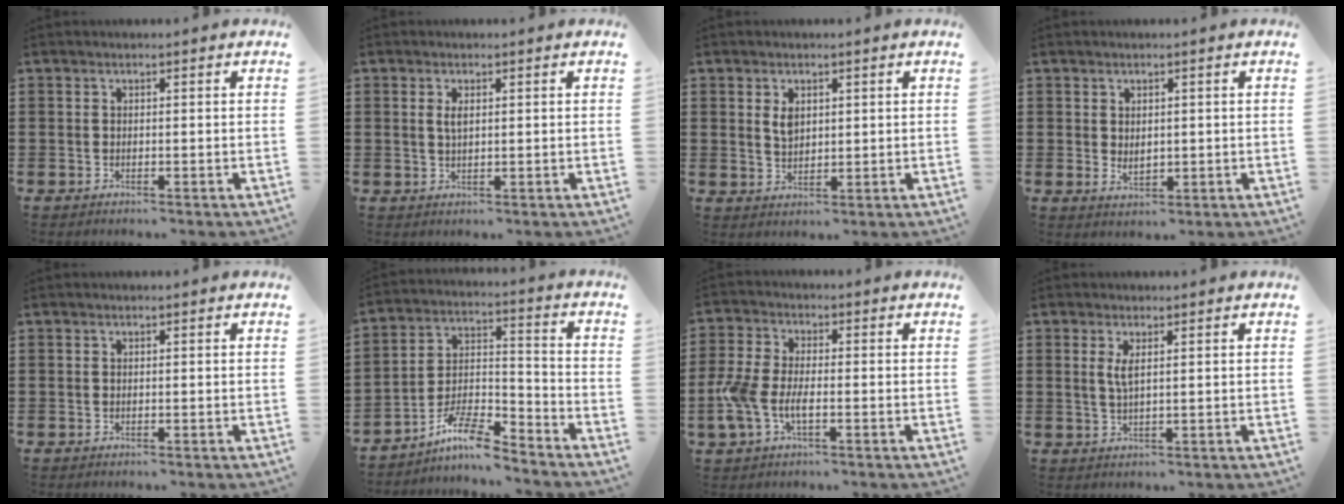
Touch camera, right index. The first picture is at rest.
{"total": 1.9, "force": [0.5, 0.7, 1.7], "torque": [-0.036, 0.004, 0.008]}
{"total": 2.8, "force": [1.1, 1.7, 1.9], "torque": [-0.043, 0.005, 0.020]}
{"total": 1.9, "force": [0.6, 1.2, 1.3], "torque": [-0.027, 0.004, 0.011]}
{"total": 0.0}
{"total": 9.1, "force": [-7.4, 1.8, 5.0], "torque": [-0.099, 0.010, -0.140]}
{"total": 5.6, "force": [-1.8, 2.5, 4.7], "torque": [-0.115, -0.004, -0.041]}
{"total": 2.3, "force": [0.8, 0.4, 2.1], "torque": [-0.044, 0.001, 0.012]}